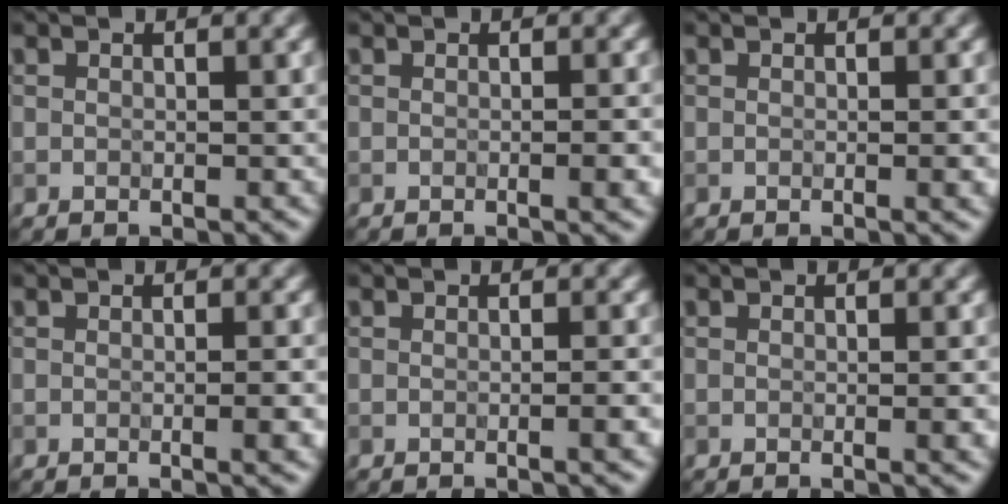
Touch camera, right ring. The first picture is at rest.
{"total": 1.8, "force": [-0.3, 0.3, 1.7], "torque": [-0.022, 0.000, -0.006]}
{"total": 1.5, "force": [-0.1, 0.4, 1.5], "torque": [-0.015, 0.002, -0.003]}
{"total": 2.1, "force": [-0.3, 0.5, 2.1], "torque": [-0.024, 0.001, -0.006]}
{"total": 1.7, "force": [-0.3, 0.3, 1.6], "torque": [-0.018, 0.002, -0.008]}
{"total": 1.8, "force": [-0.1, 0.5, 1.8], "torque": [-0.019, 0.001, -0.004]}